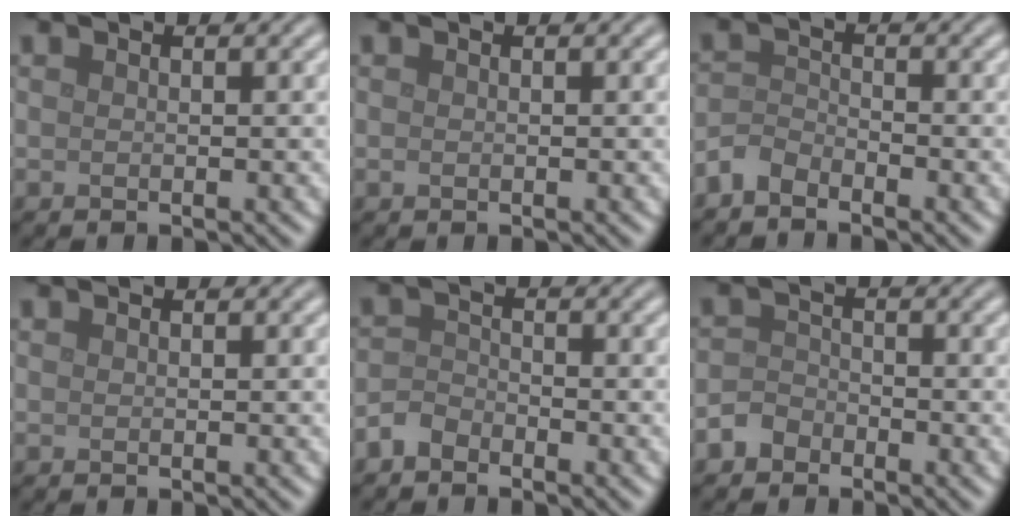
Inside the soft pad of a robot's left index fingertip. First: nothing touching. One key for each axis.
{"total": 0.0}
{"total": 2.1, "fx": -1.9, "fy": 0.8, "fz": 0.5, "tx": -0.010, "ty": 0.005, "tz": -0.046}
{"total": 0.0}
{"total": 1.8, "fx": -1.5, "fy": 0.9, "fz": 0.4, "tx": -0.004, "ty": 0.008, "tz": -0.036}
{"total": 1.9, "fx": -1.4, "fy": 1.2, "fz": 0.3, "tx": 0.001, "ty": 0.009, "tz": -0.030}